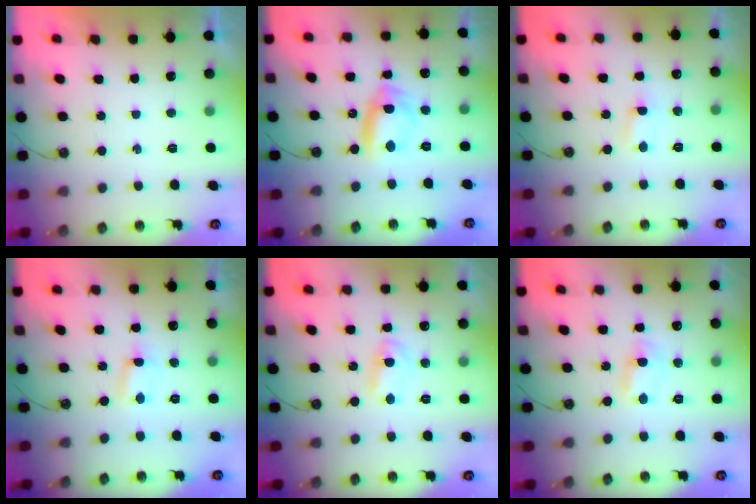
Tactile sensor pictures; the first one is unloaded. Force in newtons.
{"total": 11.2, "press": 9.5, "slide": 5.8}
{"total": 0.8, "press": 0.8, "slide": 0.1}
{"total": 0.5, "press": 0.3, "slide": 0.4}
{"total": 2.4, "press": 2.4, "slide": 0.2}
{"total": 1.8, "press": 1.8, "slide": 0.2}